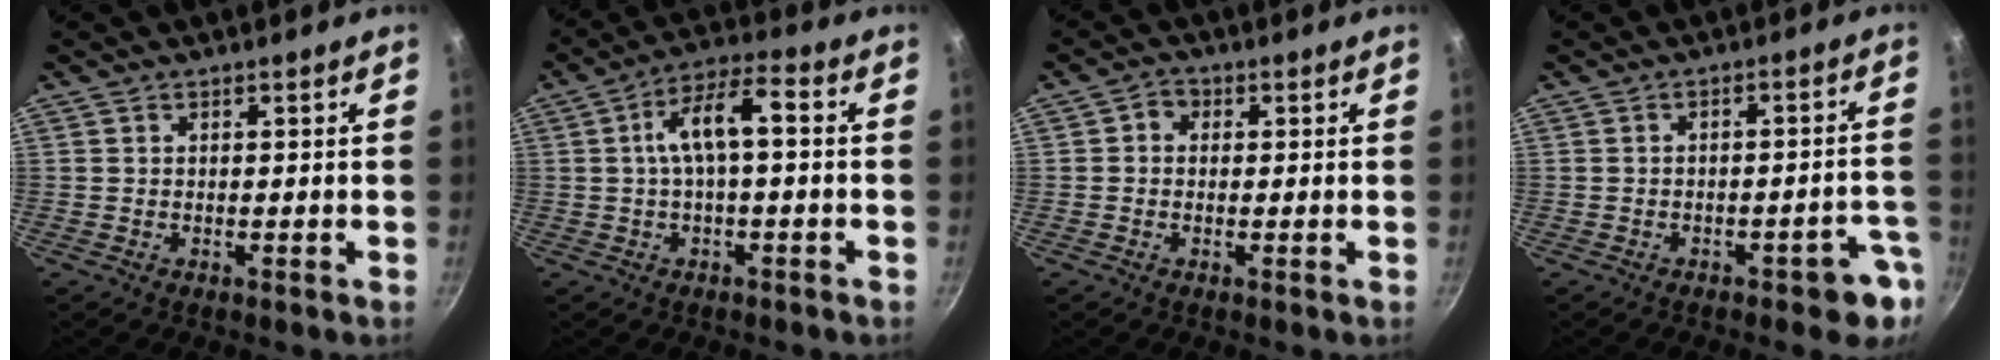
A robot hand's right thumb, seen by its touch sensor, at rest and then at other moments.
{"total": 8.9, "force": [0.4, 3.3, 8.3], "torque": [-0.147, 0.036, 0.002]}
{"total": 2.5, "force": [0.4, 2.2, 1.1], "torque": [-0.008, 0.003, -0.002]}
{"total": 7.4, "force": [-3.6, 3.2, 5.6], "torque": [-0.024, 0.038, -0.034]}